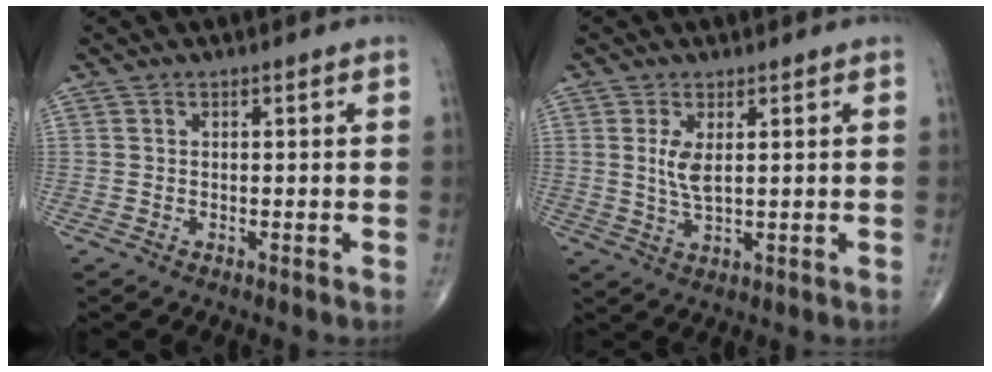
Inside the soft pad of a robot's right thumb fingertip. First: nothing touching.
{"total": 4.3, "force": [1.1, 1.6, 3.8], "torque": [-0.079, -0.012, 0.029]}